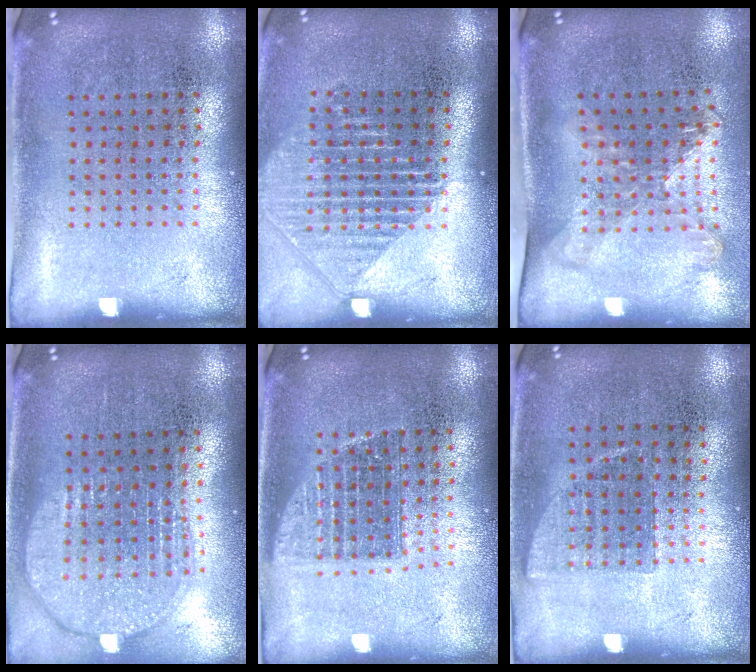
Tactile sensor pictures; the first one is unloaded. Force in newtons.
{"total": 1.5, "press": 1.4, "slide": 0.6}
{"total": 1.7, "press": 1.3, "slide": 1.1}
{"total": 2.0, "press": 1.6, "slide": 1.1}
{"total": 1.3, "press": 1.1, "slide": 0.7}
{"total": 0.8, "press": 0.7, "slide": 0.3}